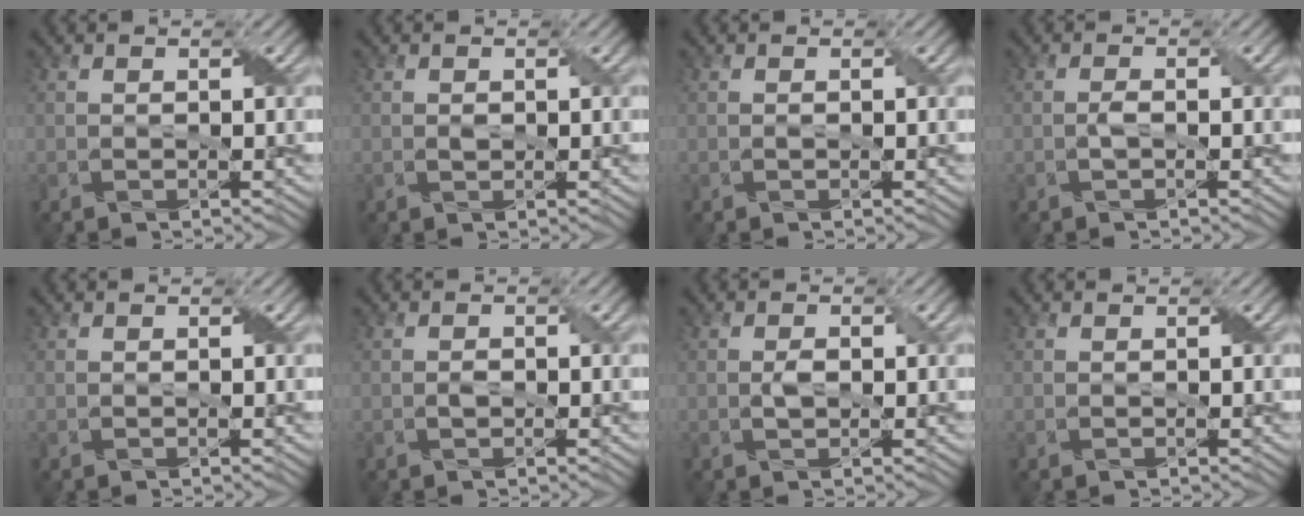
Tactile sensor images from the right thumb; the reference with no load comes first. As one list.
[{"total": 0.6, "force": [0.0, 0.5, 0.4], "torque": [-0.008, -0.001, 0.000]}, {"total": 0.0}, {"total": 1.0, "force": [-0.3, 0.3, 0.9], "torque": [-0.023, 0.004, -0.004]}, {"total": 0.0}, {"total": 0.9, "force": [-0.2, 0.6, 0.6], "torque": [-0.012, 0.001, -0.005]}, {"total": 1.5, "force": [-0.1, 0.9, 1.2], "torque": [-0.025, 0.000, 0.002]}, {"total": 0.0}]